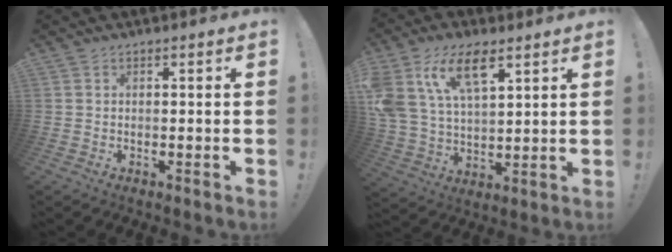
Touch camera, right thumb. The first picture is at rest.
{"total": 15.2, "force": [8.1, 7.9, 10.1], "torque": [-0.206, -0.027, 0.149]}